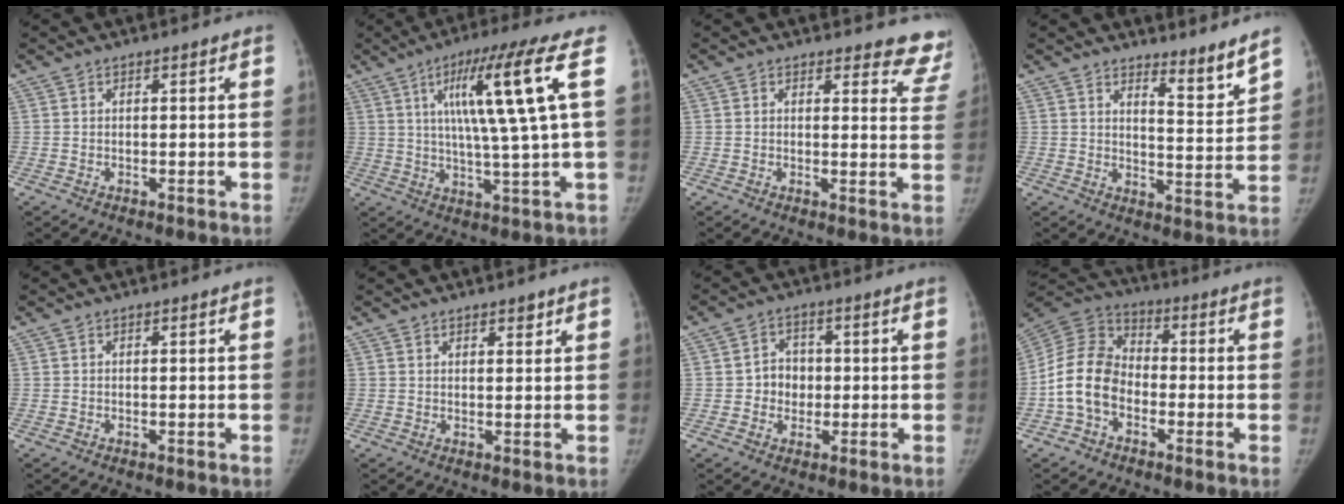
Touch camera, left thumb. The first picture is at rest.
{"total": 14.5, "force": [3.9, -0.1, 14.0], "torque": [-0.252, -0.007, 0.065]}
{"total": 8.8, "force": [8.4, 2.6, 0.2], "torque": [0.055, -0.070, 0.053]}
{"total": 6.3, "force": [5.5, 0.8, 2.9], "torque": [-0.027, -0.057, 0.085]}
{"total": 0.0}
{"total": 2.1, "force": [1.6, 1.1, 0.9], "torque": [0.006, -0.007, 0.020]}
{"total": 5.2, "force": [-0.2, 4.6, 2.3], "torque": [-0.003, 0.009, -0.009]}
{"total": 12.3, "force": [-3.3, 8.9, 7.8], "torque": [-0.146, 0.033, -0.076]}